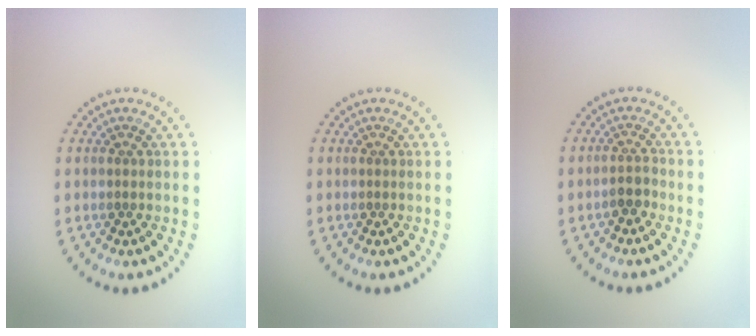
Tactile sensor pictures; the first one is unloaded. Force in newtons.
{"total": 0.0}
{"total": 1.6, "press": 1.3, "slide": 0.9}